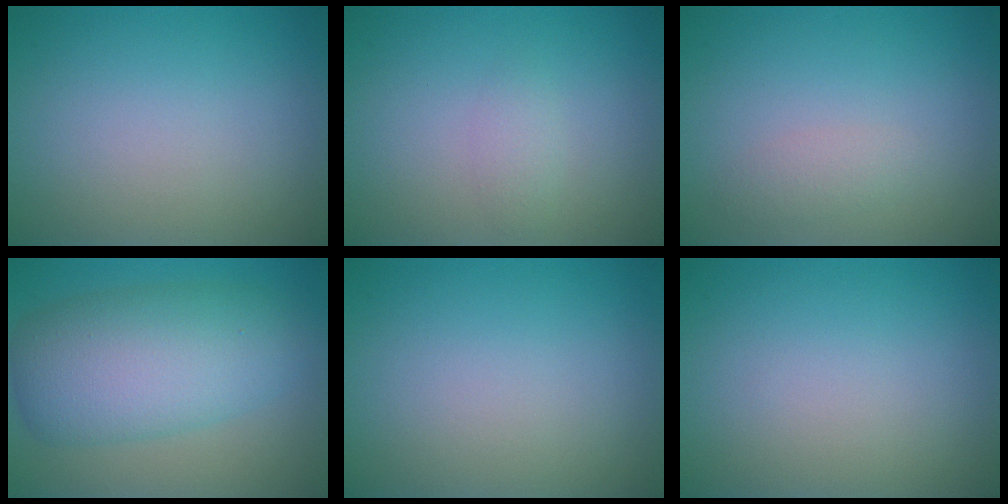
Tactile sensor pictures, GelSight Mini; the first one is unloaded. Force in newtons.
{"total": 1.1, "press": 1.1, "slide": 0.0}
{"total": 1.2, "press": 1.2, "slide": 0.0}
{"total": 8.5, "press": 8.5, "slide": 0.3}
{"total": 0.0}
{"total": 0.0}